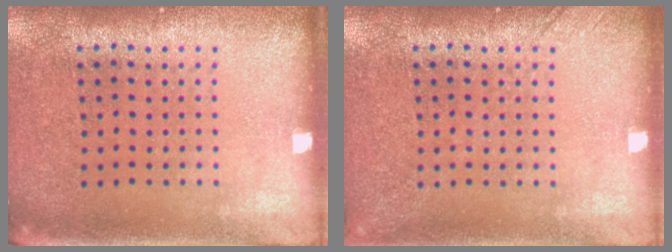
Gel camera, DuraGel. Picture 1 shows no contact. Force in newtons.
{"total": 1.4, "press": 1.3, "slide": 0.3}